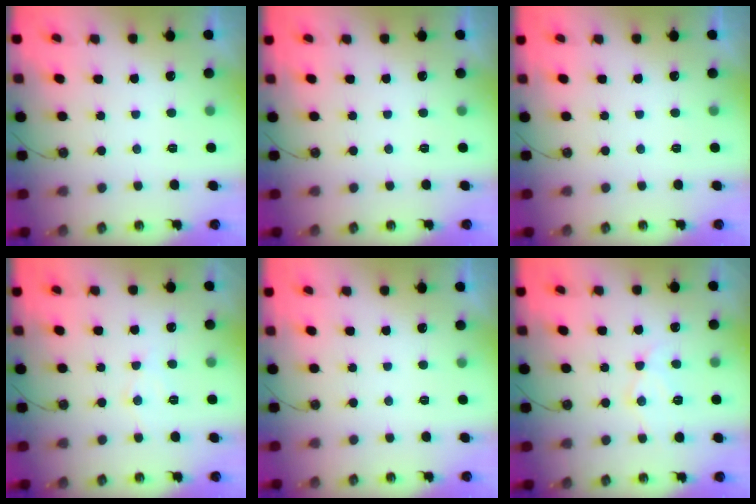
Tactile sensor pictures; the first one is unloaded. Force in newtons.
{"total": 0.0}
{"total": 0.0}
{"total": 5.7, "press": 5.7, "slide": 0.9}
{"total": 0.0}
{"total": 11.0, "press": 11.0, "slide": 0.8}